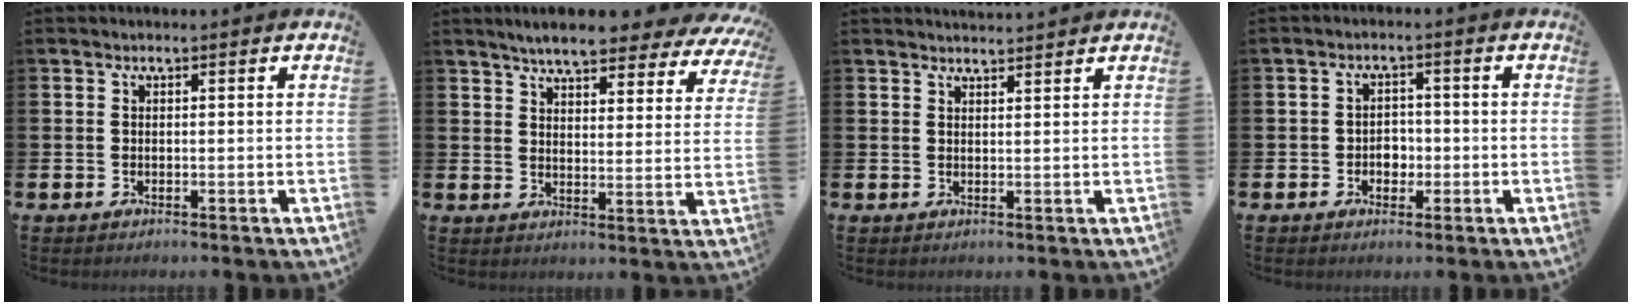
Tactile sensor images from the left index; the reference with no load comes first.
{"total": 6.5, "force": [6.0, 0.9, 2.4], "torque": [-0.057, -0.038, 0.099]}
{"total": 2.1, "force": [2.1, -0.1, 0.0], "torque": [0.003, -0.014, 0.037]}
{"total": 2.6, "force": [-0.8, 2.2, 1.2], "torque": [-0.018, 0.002, -0.021]}